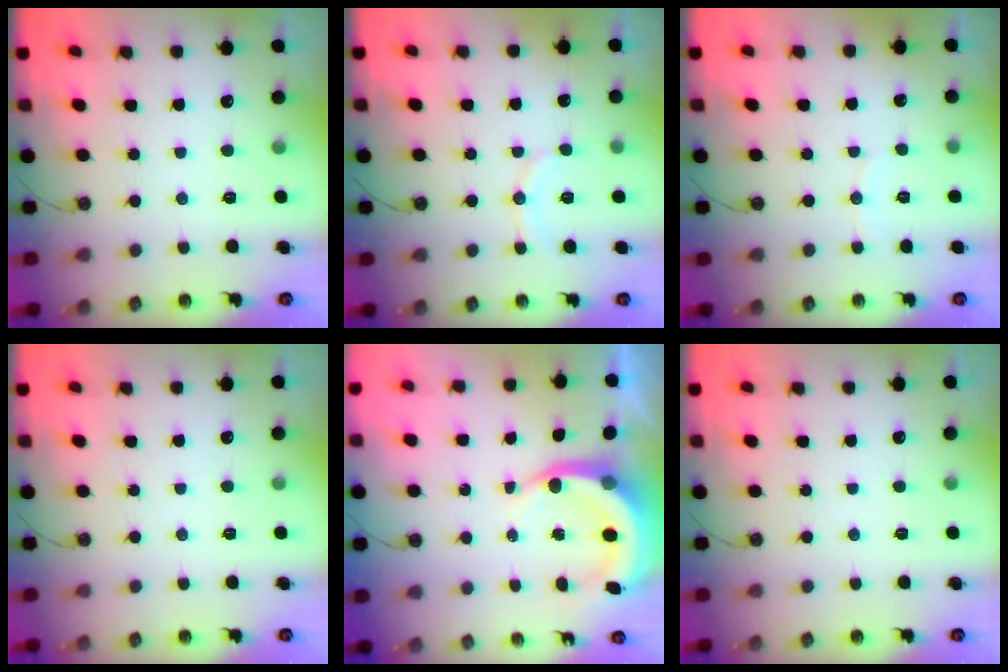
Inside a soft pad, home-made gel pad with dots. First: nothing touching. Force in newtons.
{"total": 8.1, "press": 7.8, "slide": 2.1}
{"total": 3.0, "press": 3.0, "slide": 0.2}
{"total": 0.0}
{"total": 8.1, "press": 7.9, "slide": 1.8}
{"total": 0.0}